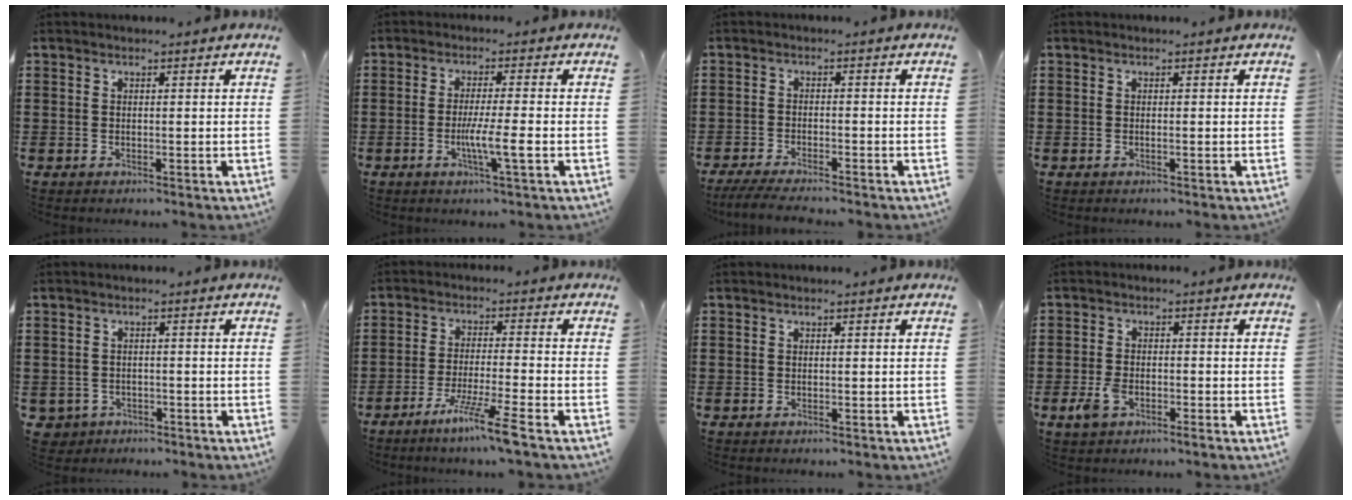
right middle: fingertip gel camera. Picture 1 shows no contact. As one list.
[{"total": 5.2, "force": [-1.6, 0.0, 5.0], "torque": [-0.092, -0.011, -0.032]}, {"total": 3.2, "force": [-3.0, 0.0, 1.1], "torque": [-0.025, -0.006, -0.060]}, {"total": 0.0}, {"total": 1.5, "force": [-1.2, 1.0, -0.1], "torque": [-0.006, 0.001, -0.028]}, {"total": 7.2, "force": [-5.1, -0.7, 5.1], "torque": [-0.100, -0.016, -0.097]}, {"total": 0.0}, {"total": 4.3, "force": [-1.9, 2.3, 3.2], "torque": [-0.081, -0.003, -0.040]}]